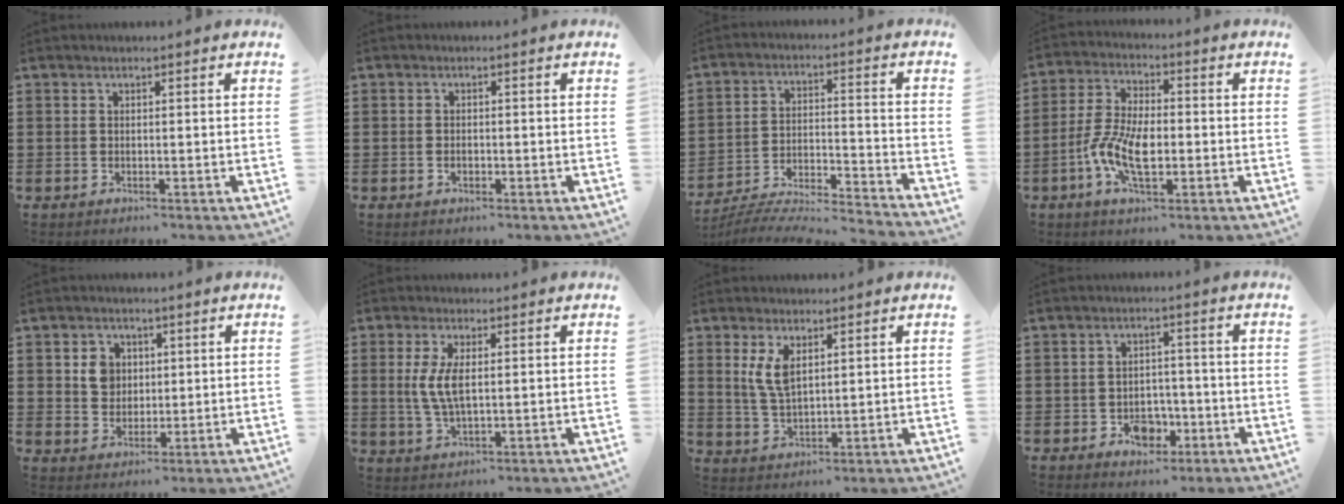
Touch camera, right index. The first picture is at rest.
{"total": 0.8, "force": [-0.3, 0.3, 0.7], "torque": [-0.016, -0.004, -0.003]}
{"total": 6.2, "force": [-6.0, 0.1, 1.8], "torque": [-0.040, -0.010, -0.122]}
{"total": 8.8, "force": [-2.4, 4.0, 7.5], "torque": [-0.176, -0.007, -0.051]}
{"total": 4.2, "force": [1.0, 3.8, 1.6], "torque": [-0.037, 0.011, 0.014]}
{"total": 5.6, "force": [0.6, 2.2, 5.1], "torque": [-0.123, -0.002, 0.003]}
{"total": 4.8, "force": [1.9, 2.1, 3.9], "torque": [-0.083, 0.005, 0.033]}
{"total": 4.7, "force": [-2.1, 3.3, 2.6], "torque": [-0.042, 0.003, -0.038]}